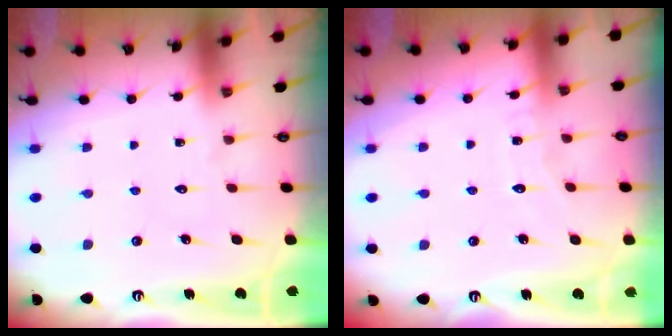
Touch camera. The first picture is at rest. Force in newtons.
{"total": 4.8, "press": 4.8, "slide": 0.4}